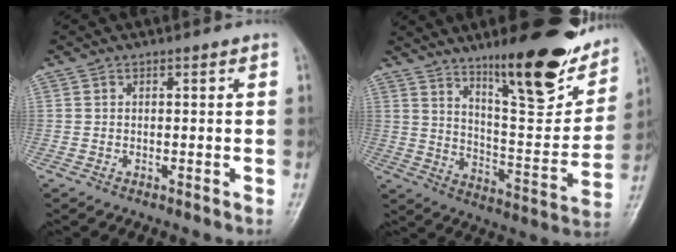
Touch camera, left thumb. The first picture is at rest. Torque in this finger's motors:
{"motor_torque": [1.30, 1.02, 1.41, -1.36, 0.18]}